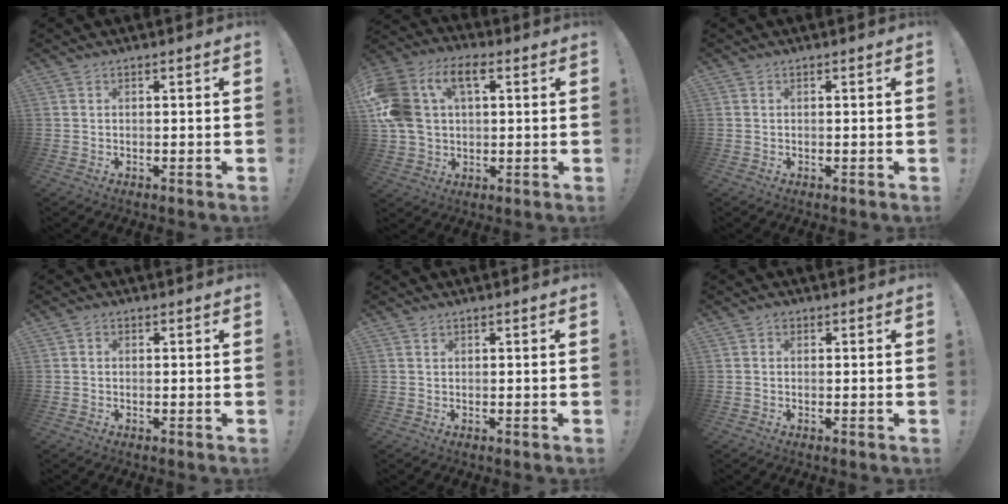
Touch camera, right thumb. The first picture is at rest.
{"total": 16.1, "force": [4.6, 10.9, 10.9], "torque": [-0.228, -0.004, 0.085]}
{"total": 0.0}
{"total": 0.9, "force": [-0.3, 0.8, 0.4], "torque": [-0.009, 0.004, -0.005]}
{"total": 0.6, "force": [0.5, 0.4, 0.1], "torque": [0.005, -0.003, 0.009]}
{"total": 1.0, "force": [0.1, 1.0, 0.3], "torque": [-0.005, 0.005, 0.001]}